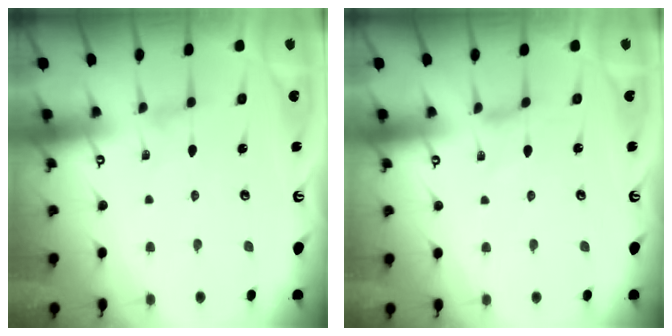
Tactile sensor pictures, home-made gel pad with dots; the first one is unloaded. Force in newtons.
{"total": 0.0}